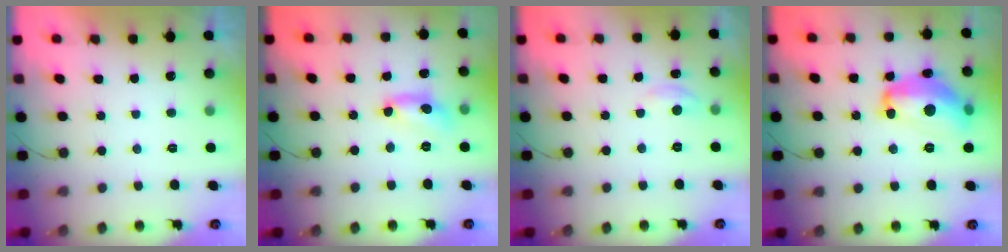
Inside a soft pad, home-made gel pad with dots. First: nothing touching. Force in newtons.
{"total": 9.1, "press": 9.1, "slide": 0.8}
{"total": 2.7, "press": 2.7, "slide": 0.3}
{"total": 17.0, "press": 17.0, "slide": 0.8}